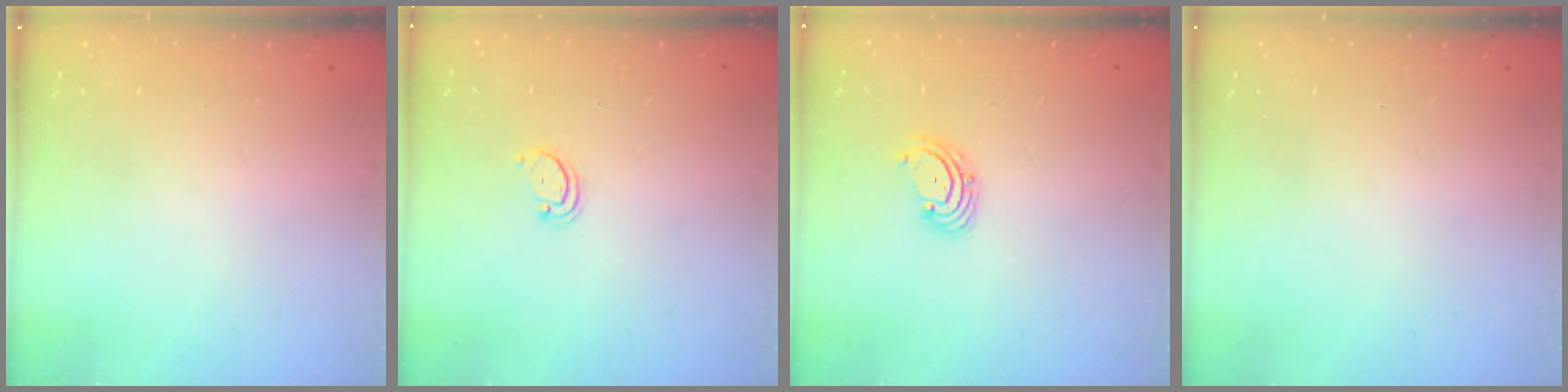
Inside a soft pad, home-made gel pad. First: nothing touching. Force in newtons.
{"total": 2.2, "press": 2.2, "slide": 0.4}
{"total": 2.7, "press": 2.7, "slide": 0.6}
{"total": 0.0}